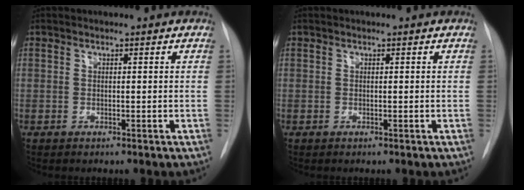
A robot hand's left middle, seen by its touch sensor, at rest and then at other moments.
{"total": 0.0}